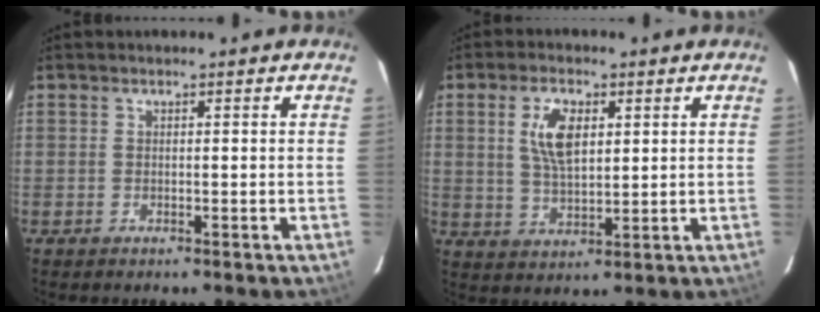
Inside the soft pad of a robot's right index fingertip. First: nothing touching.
{"total": 7.6, "force": [2.3, 3.7, 6.2], "torque": [-0.117, 0.006, 0.047]}